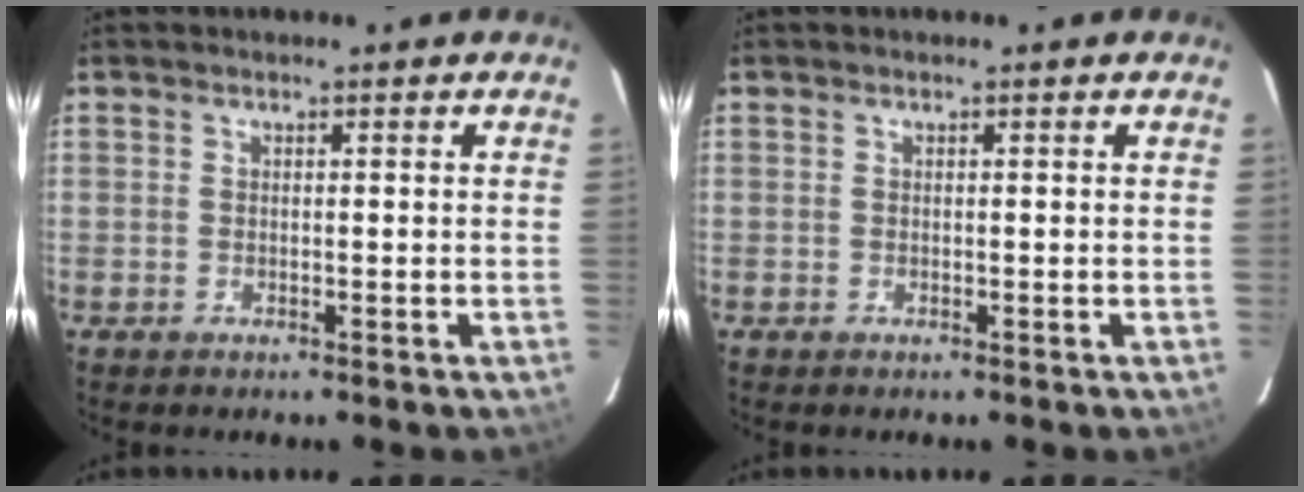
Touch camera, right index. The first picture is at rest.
{"total": 0.0}